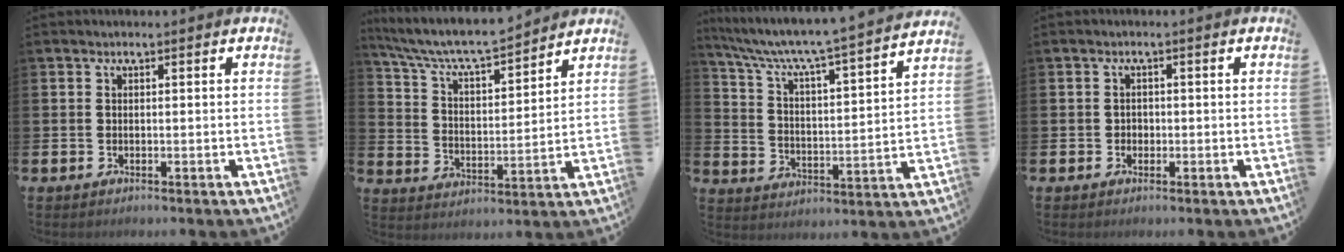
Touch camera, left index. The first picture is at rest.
{"total": 7.4, "force": [7.0, 0.9, 2.2], "torque": [-0.079, -0.050, 0.121]}
{"total": 7.2, "force": [6.6, 0.1, 2.9], "torque": [-0.089, -0.053, 0.105]}
{"total": 1.1, "force": [-0.2, 1.0, 0.3], "torque": [0.000, 0.003, -0.008]}